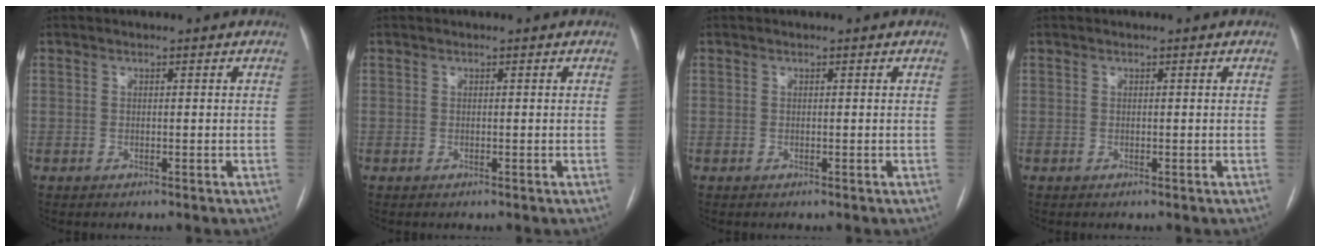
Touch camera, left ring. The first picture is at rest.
{"total": 0.0}
{"total": 0.0}
{"total": 0.0}